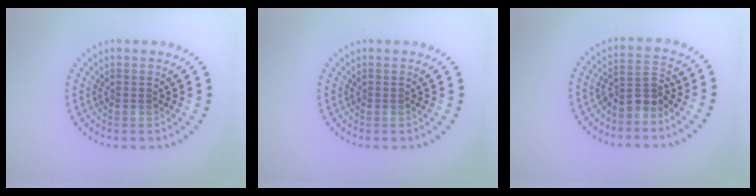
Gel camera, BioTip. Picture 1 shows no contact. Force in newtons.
{"total": 0.0}
{"total": 2.8, "press": 2.1, "slide": 1.9}